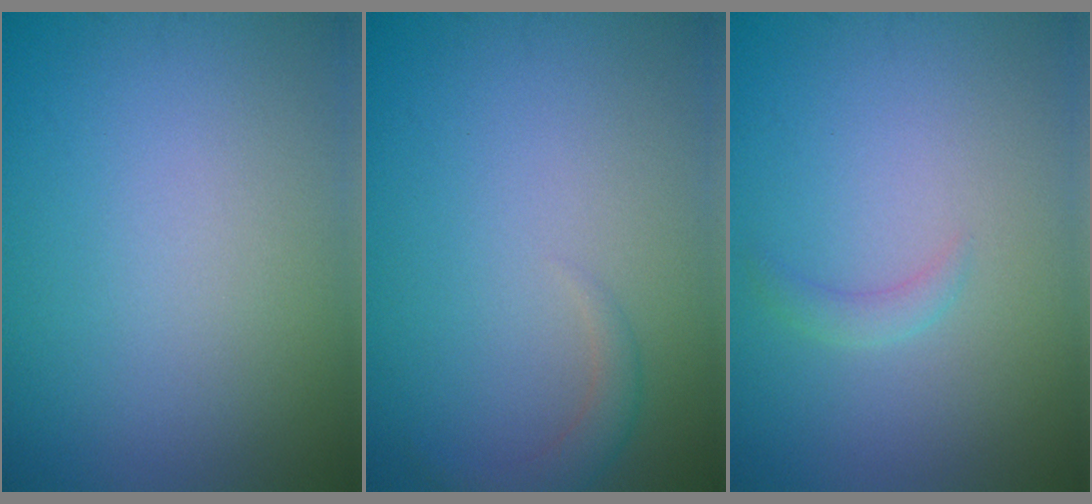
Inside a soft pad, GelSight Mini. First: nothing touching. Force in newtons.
{"total": 1.5, "press": 1.5, "slide": 0.1}
{"total": 1.1, "press": 1.1, "slide": 0.1}